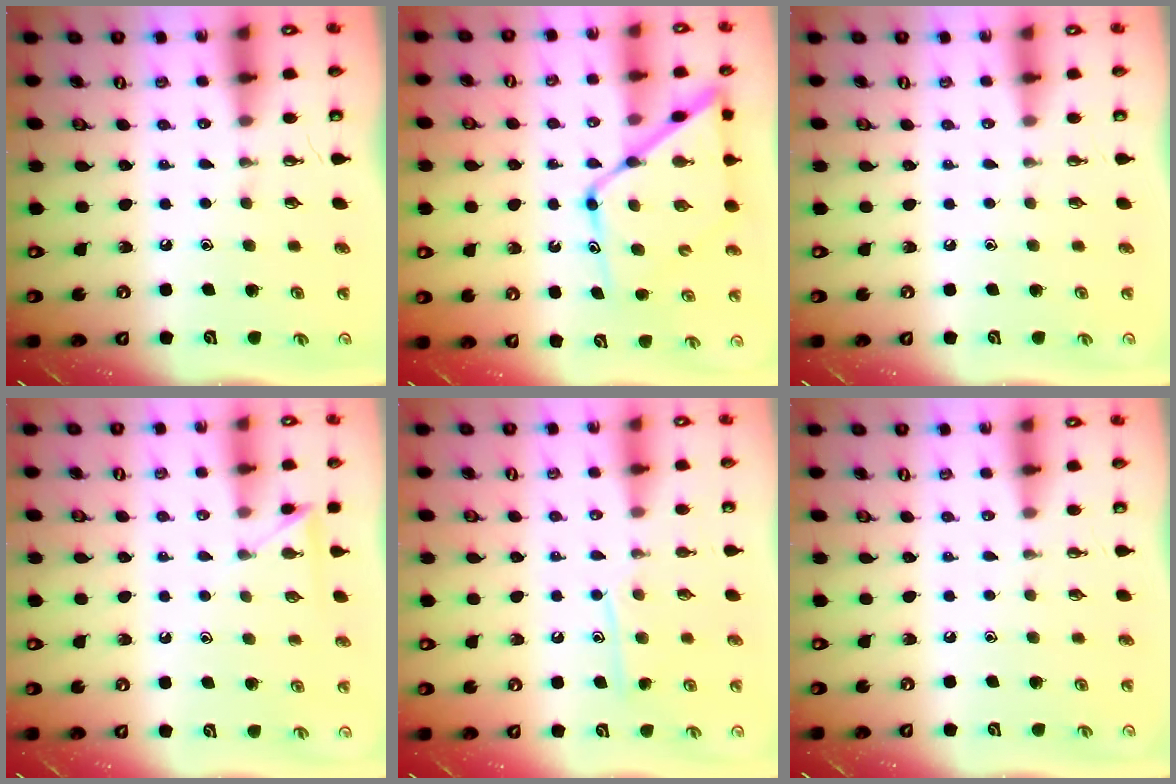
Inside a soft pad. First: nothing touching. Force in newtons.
{"total": 15.0, "press": 14.9, "slide": 1.5}
{"total": 0.0}
{"total": 4.2, "press": 4.1, "slide": 0.5}
{"total": 9.1, "press": 9.1, "slide": 0.7}
{"total": 0.0}